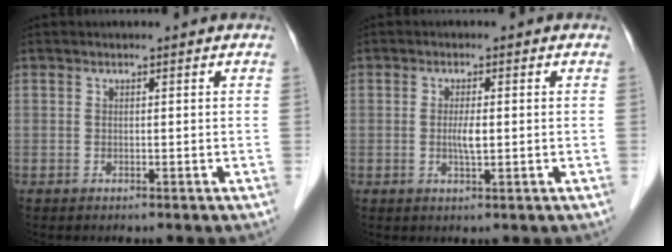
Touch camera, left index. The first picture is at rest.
{"total": 2.3, "force": [-0.2, 0.4, 2.2], "torque": [-0.046, -0.005, -0.003]}